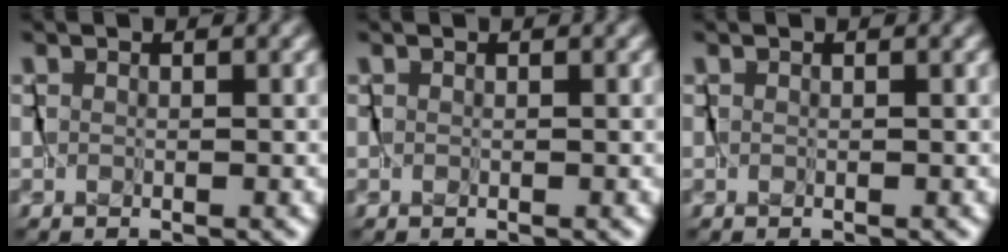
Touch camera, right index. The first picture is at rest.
{"total": 0.0}
{"total": 0.0}